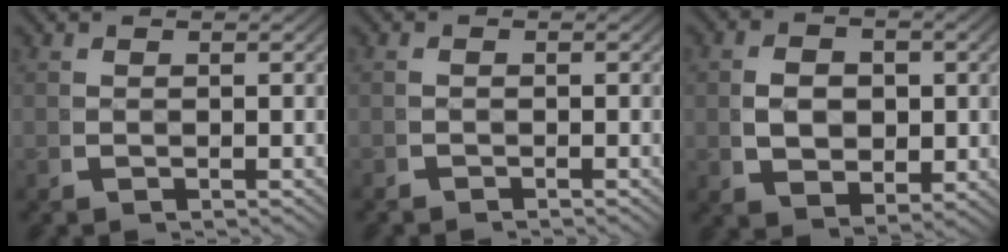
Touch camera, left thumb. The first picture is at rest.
{"total": 0.9, "force": [-0.9, 0.1, -0.1], "torque": [0.003, -0.008, -0.016]}
{"total": 5.6, "force": [0.2, 4.0, 3.9], "torque": [-0.067, -0.021, 0.018]}